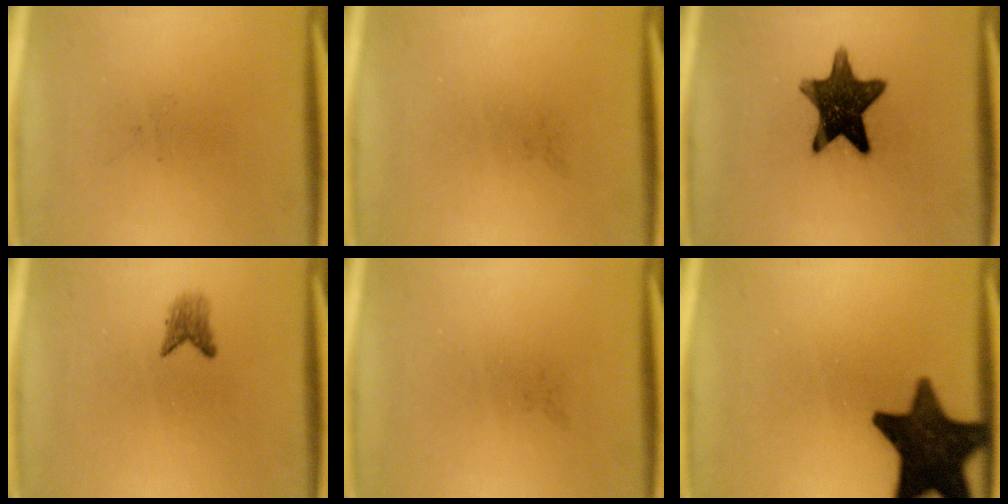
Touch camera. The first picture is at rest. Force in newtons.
{"total": 0.0}
{"total": 13.5}
{"total": 1.8}
{"total": 0.0}
{"total": 15.7}